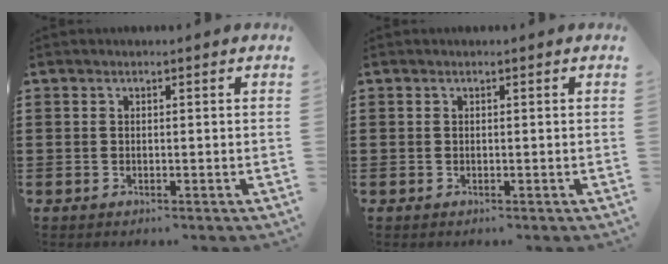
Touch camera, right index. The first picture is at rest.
{"total": 0.0}